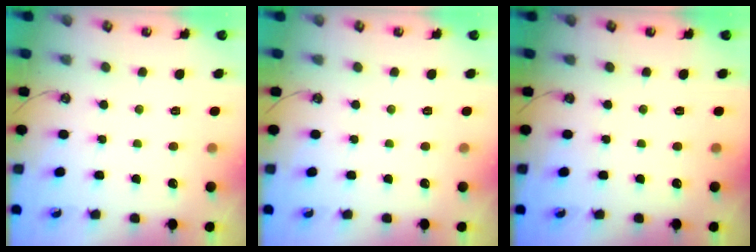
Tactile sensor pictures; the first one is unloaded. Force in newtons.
{"total": 0.0}
{"total": 0.0}